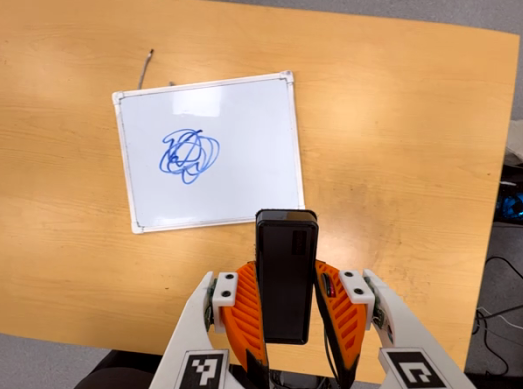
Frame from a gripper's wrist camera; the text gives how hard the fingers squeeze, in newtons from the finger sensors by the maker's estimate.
{"total": 4.4, "left": 2.8, "right": 5.9}